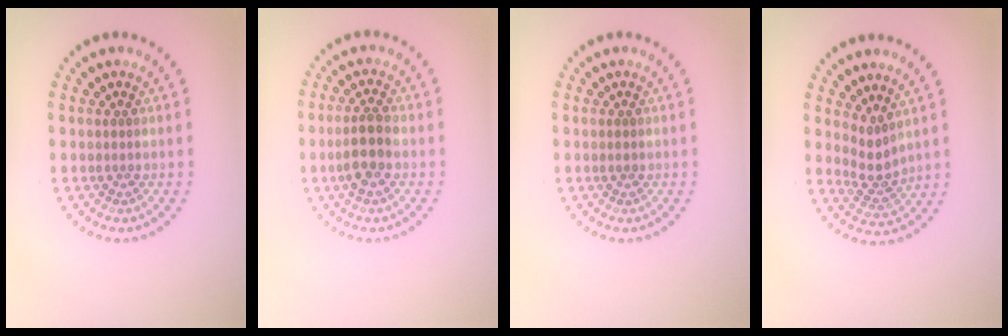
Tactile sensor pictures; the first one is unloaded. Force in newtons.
{"total": 3.0, "press": 2.8, "slide": 1.0}
{"total": 0.6, "press": 0.6, "slide": 0.1}
{"total": 2.3, "press": 1.6, "slide": 1.7}